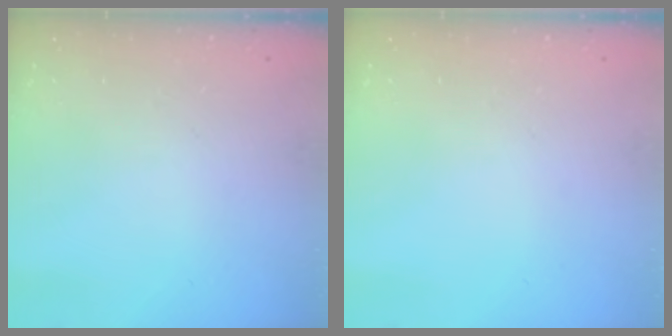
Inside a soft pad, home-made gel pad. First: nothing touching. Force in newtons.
{"total": 0.0}